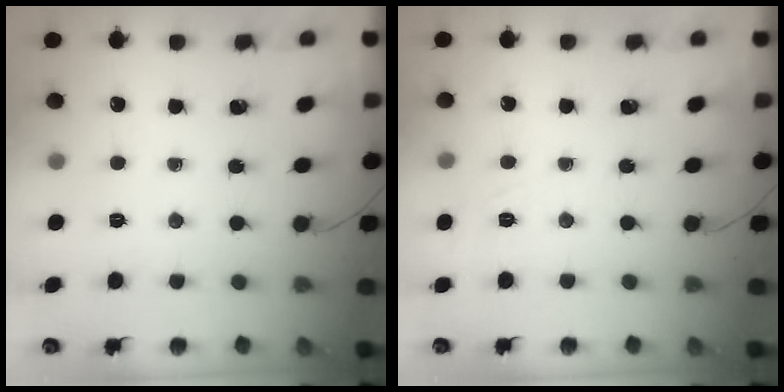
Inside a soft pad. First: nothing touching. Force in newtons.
{"total": 1.5, "press": 0.1, "slide": 1.5}